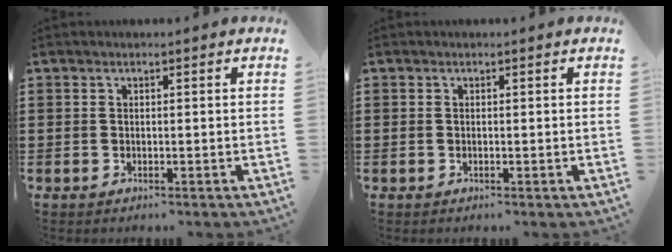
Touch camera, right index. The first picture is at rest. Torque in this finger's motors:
{"motor_torque": [-0.27, 0.24, -0.01, -0.01]}